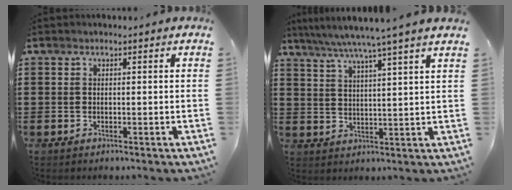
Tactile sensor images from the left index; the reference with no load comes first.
{"total": 6.0, "force": [4.9, -1.3, 3.2], "torque": [-0.078, -0.025, 0.081]}